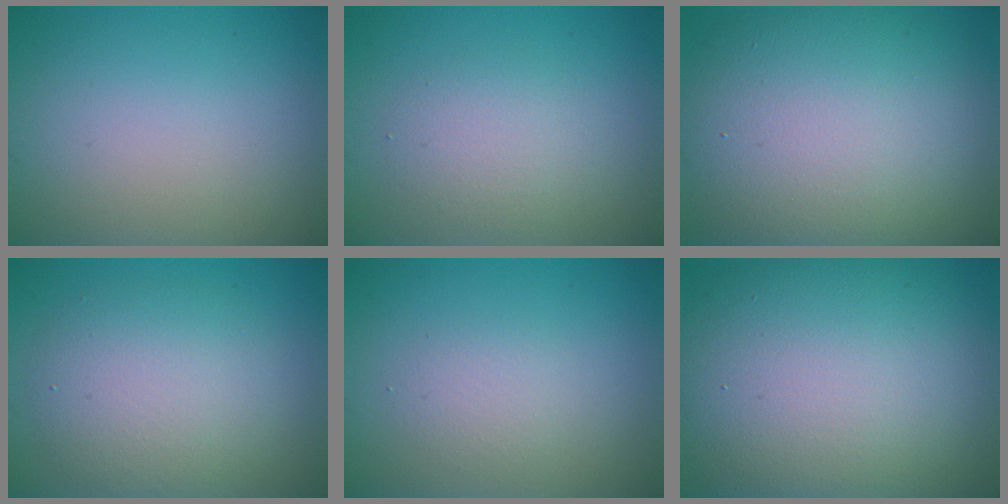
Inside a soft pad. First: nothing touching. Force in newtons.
{"total": 2.6, "press": 2.6, "slide": 0.1}
{"total": 14.0, "press": 14.0, "slide": 1.2}
{"total": 5.4, "press": 5.4, "slide": 0.7}
{"total": 1.5, "press": 1.5, "slide": 0.1}
{"total": 15.2, "press": 15.2, "slide": 1.1}